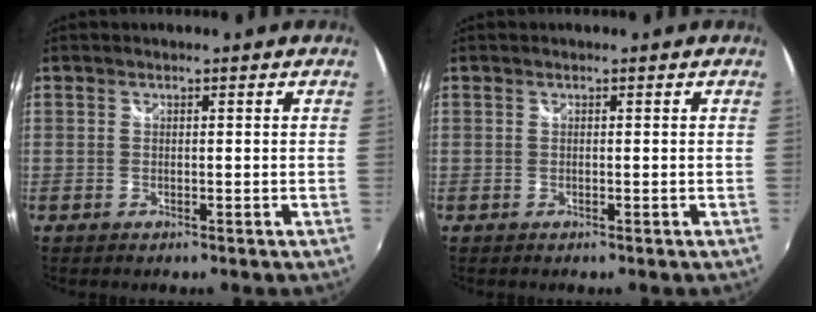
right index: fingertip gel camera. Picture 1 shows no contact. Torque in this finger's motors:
{"motor_torque": [0.06, 0.05, 0.00, 0.00]}